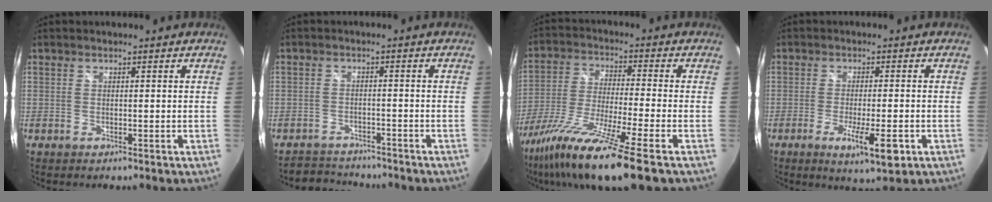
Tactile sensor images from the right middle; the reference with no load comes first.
{"total": 4.8, "force": [-4.5, 1.6, -0.2], "torque": [-0.013, 0.014, -0.076]}
{"total": 16.9, "force": [-11.5, 0.0, 12.4], "torque": [-0.251, -0.054, -0.208]}
{"total": 7.4, "force": [-3.1, 1.0, 6.6], "torque": [-0.123, -0.023, -0.049]}